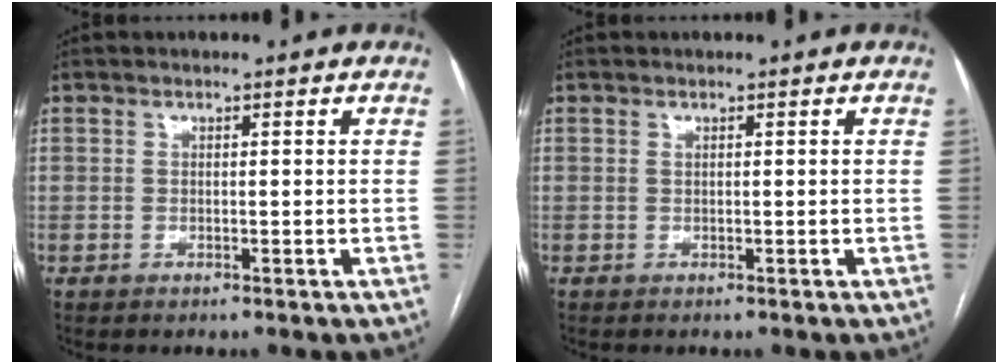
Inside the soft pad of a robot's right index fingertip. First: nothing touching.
{"total": 0.0}